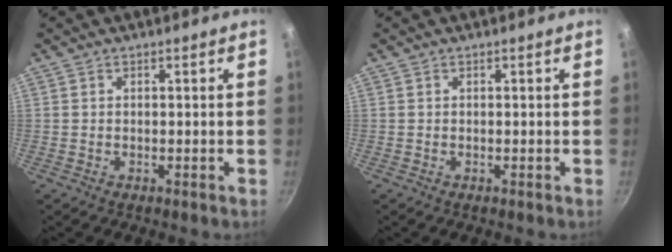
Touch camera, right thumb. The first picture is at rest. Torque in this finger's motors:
{"motor_torque": [-0.16, 0.23, 0.35, -0.13, 0.04]}